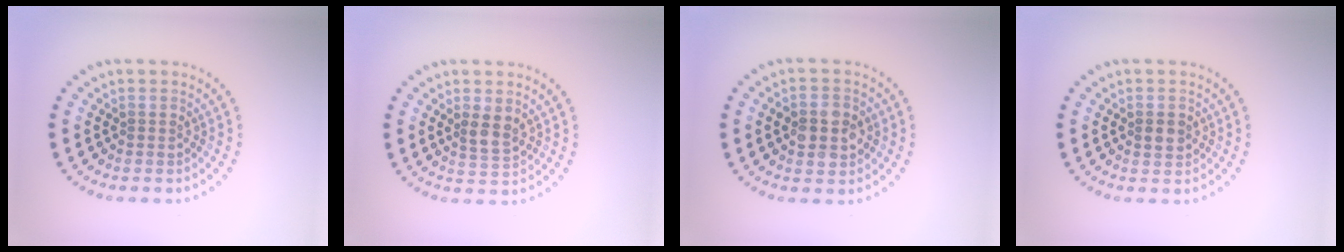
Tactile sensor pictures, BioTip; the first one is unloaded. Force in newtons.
{"total": 1.9, "press": 1.8, "slide": 0.7}
{"total": 3.3, "press": 3.3, "slide": 0.3}
{"total": 1.4, "press": 1.4, "slide": 0.1}